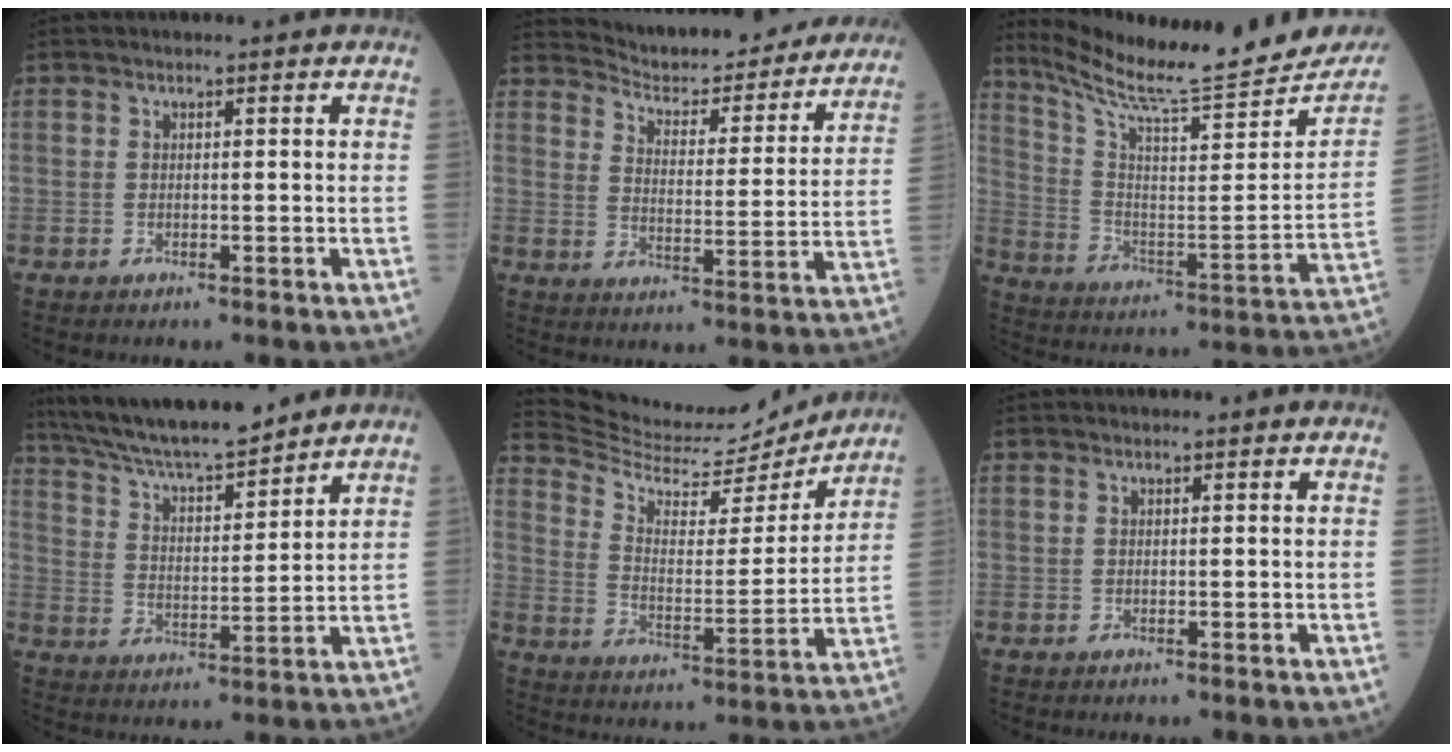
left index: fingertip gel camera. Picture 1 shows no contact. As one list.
[{"total": 21.1, "force": [20.0, 3.7, 5.6], "torque": [-0.068, -0.042, 0.253]}, {"total": 23.3, "force": [21.4, 1.7, 9.1], "torque": [-0.151, -0.072, 0.305]}, {"total": 16.2, "force": [14.5, 2.0, 6.8], "torque": [-0.128, 0.014, 0.249]}, {"total": 17.1, "force": [16.7, 2.2, 3.1], "torque": [-0.066, -0.025, 0.251]}, {"total": 0.0}]